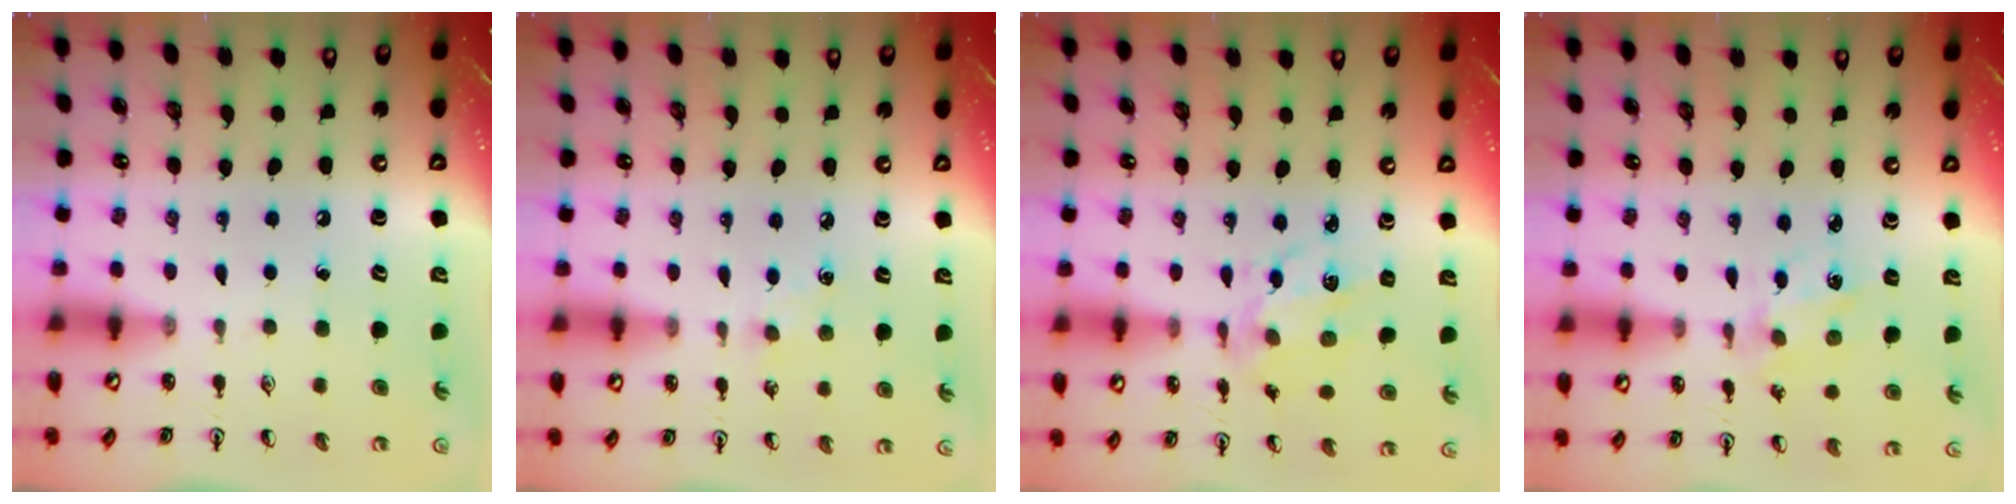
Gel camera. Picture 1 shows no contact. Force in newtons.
{"total": 4.3, "press": 4.3, "slide": 0.6}
{"total": 7.3, "press": 7.3, "slide": 0.4}
{"total": 1.3, "press": 1.3, "slide": 0.1}